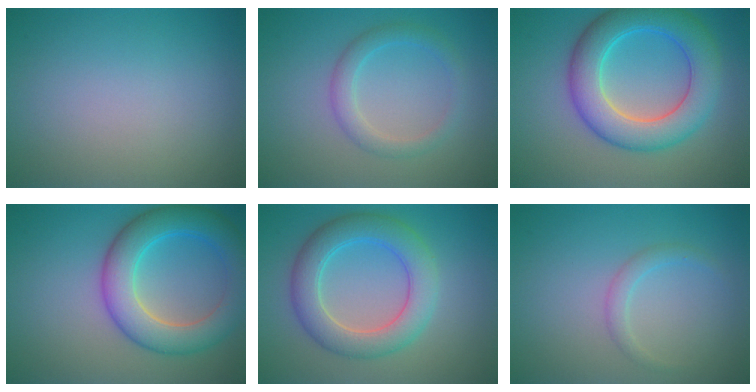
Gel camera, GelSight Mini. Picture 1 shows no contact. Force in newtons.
{"total": 2.5, "press": 2.4, "slide": 0.2}
{"total": 7.8, "press": 7.8, "slide": 0.1}
{"total": 7.1, "press": 7.1, "slide": 0.3}
{"total": 5.6, "press": 5.6, "slide": 0.2}
{"total": 1.4, "press": 1.4, "slide": 0.1}